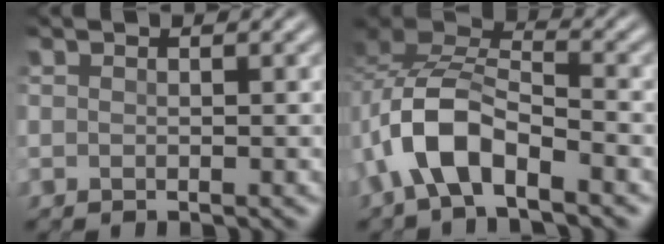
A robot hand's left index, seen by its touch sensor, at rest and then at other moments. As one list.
[{"total": 6.3, "force": [-3.1, 2.7, 4.8], "torque": [-0.091, 0.011, -0.063]}]